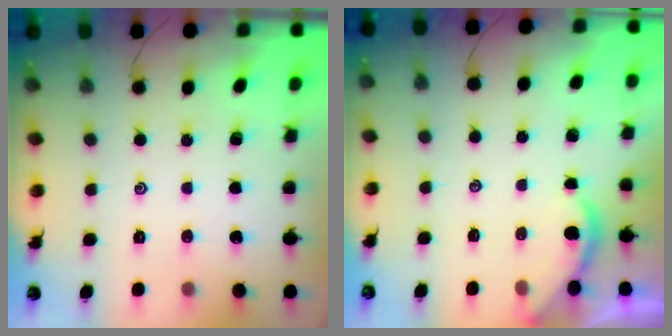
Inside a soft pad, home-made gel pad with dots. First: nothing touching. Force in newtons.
{"total": 1.5, "press": 1.5, "slide": 0.2}